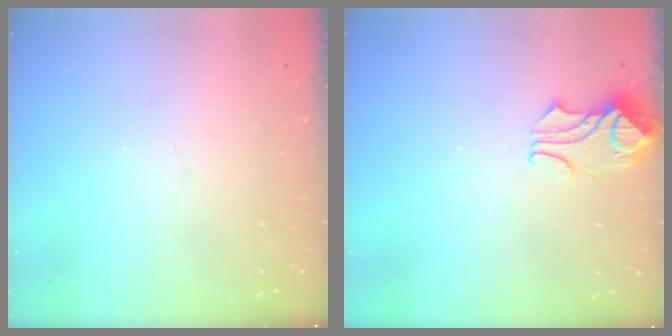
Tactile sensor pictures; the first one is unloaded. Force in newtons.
{"total": 0.8, "press": 0.5, "slide": 0.6}